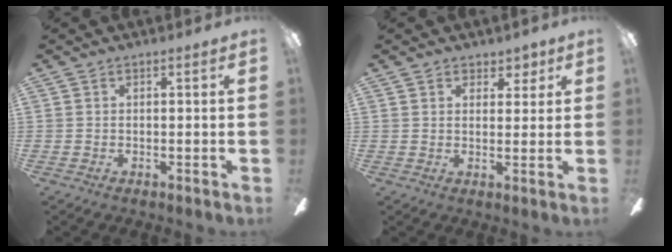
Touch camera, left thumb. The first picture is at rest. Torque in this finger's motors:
{"motor_torque": [-0.26, -0.22, 0.03, 0.09, -0.03]}